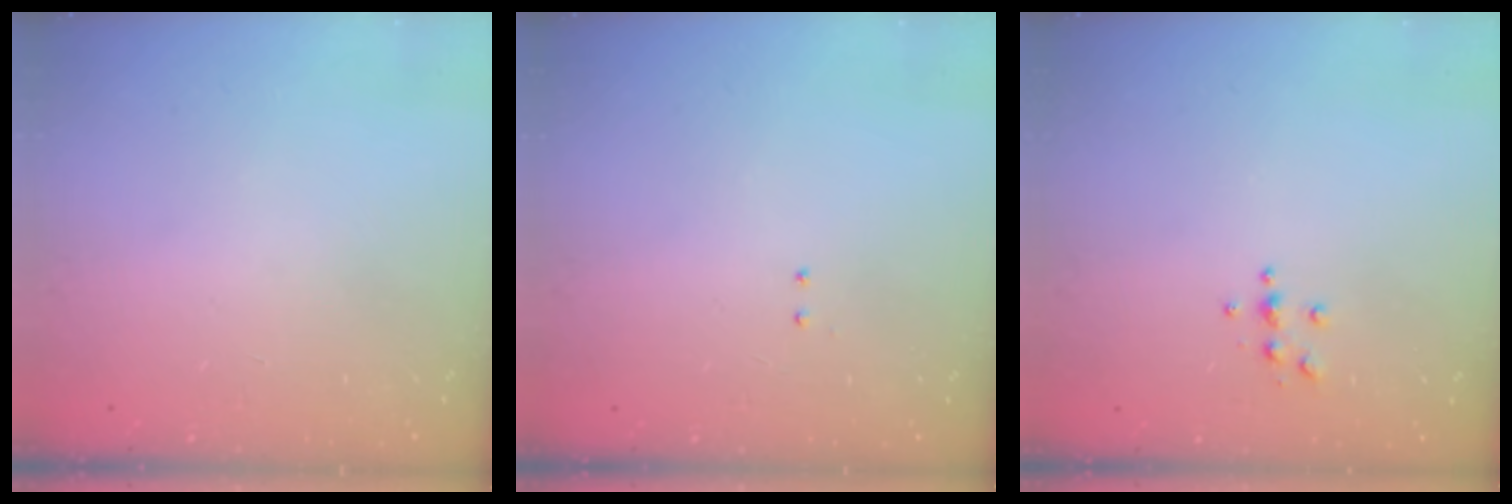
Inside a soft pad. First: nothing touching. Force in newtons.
{"total": 2.0, "press": 2.0, "slide": 0.4}
{"total": 3.8, "press": 3.8, "slide": 0.4}